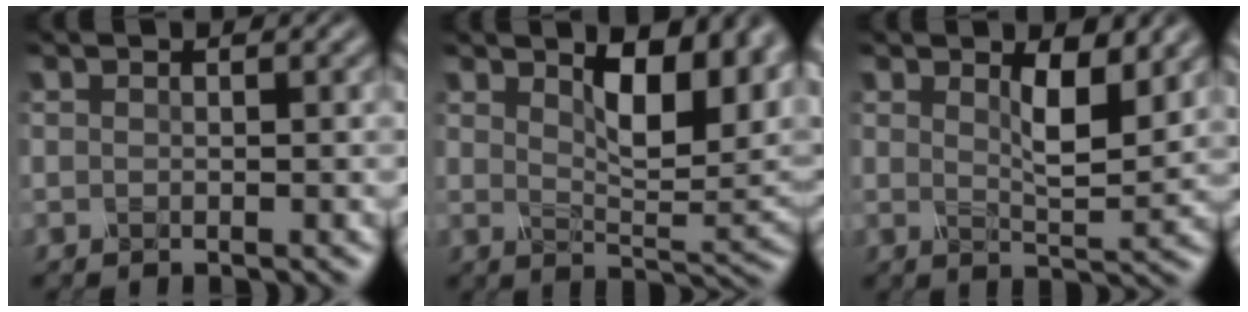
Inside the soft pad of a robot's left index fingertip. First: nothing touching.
{"total": 7.5, "force": [3.4, 3.0, 6.0], "torque": [-0.094, -0.006, 0.055]}
{"total": 3.7, "force": [1.7, 1.1, 3.0], "torque": [-0.053, -0.011, 0.028]}